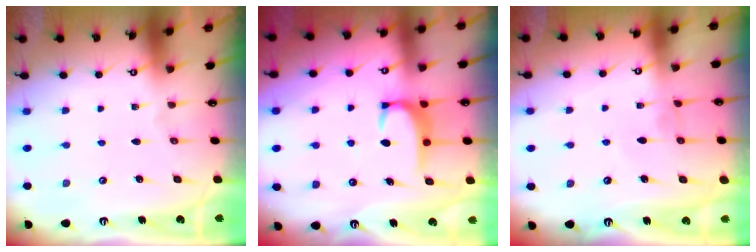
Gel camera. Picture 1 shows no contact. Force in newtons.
{"total": 2.9, "press": 2.8, "slide": 0.5}
{"total": 1.1, "press": 1.0, "slide": 0.2}